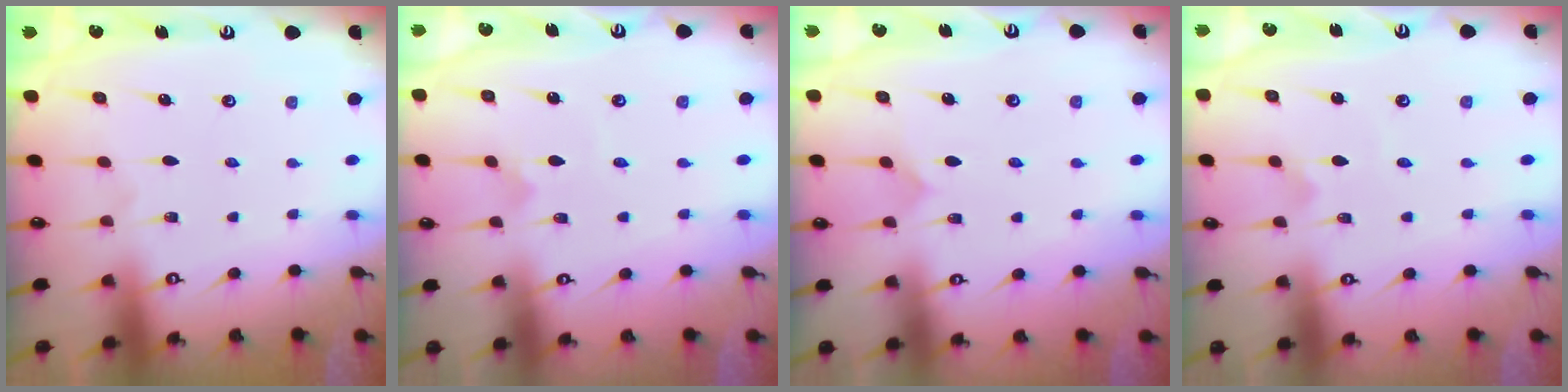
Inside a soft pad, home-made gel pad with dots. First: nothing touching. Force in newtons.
{"total": 3.2, "press": 3.1, "slide": 0.2}
{"total": 3.9, "press": 3.8, "slide": 0.4}
{"total": 2.3, "press": 2.3, "slide": 0.1}